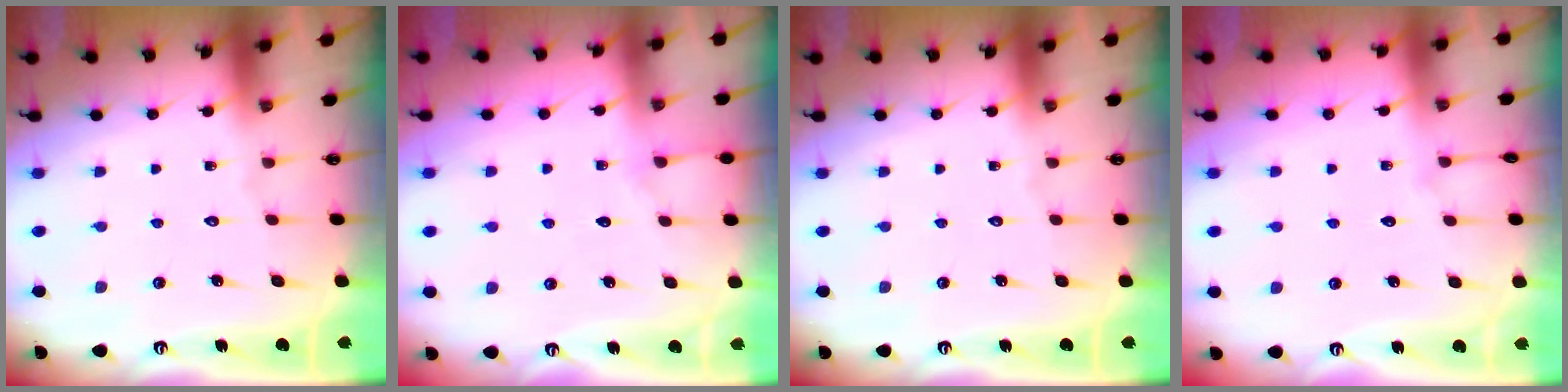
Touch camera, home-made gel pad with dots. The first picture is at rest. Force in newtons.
{"total": 7.7, "press": 7.6, "slide": 0.8}
{"total": 0.0}
{"total": 2.6, "press": 2.6, "slide": 0.4}